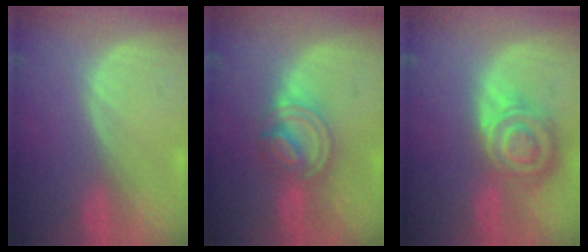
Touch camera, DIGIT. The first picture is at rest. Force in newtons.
{"total": 6.8, "press": 6.2, "slide": 2.6}
{"total": 8.4, "press": 7.3, "slide": 4.2}